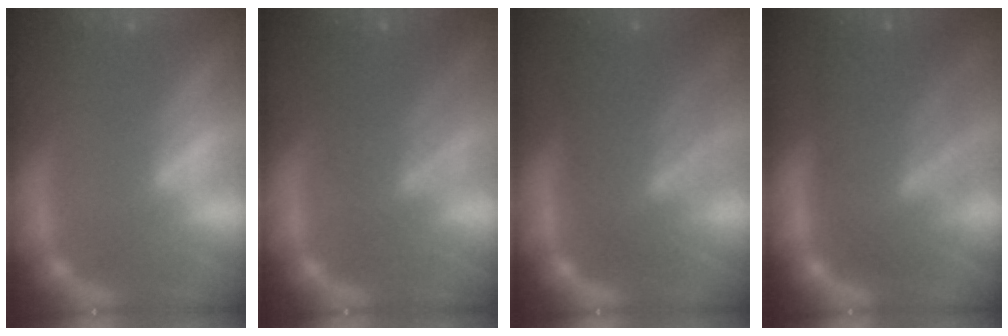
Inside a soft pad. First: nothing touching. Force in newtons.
{"total": 6.0}
{"total": 8.5}
{"total": 9.5}